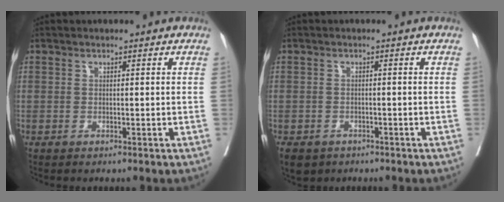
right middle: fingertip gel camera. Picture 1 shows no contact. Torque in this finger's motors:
{"motor_torque": [0.83, -0.88, 0.08, 0.05]}